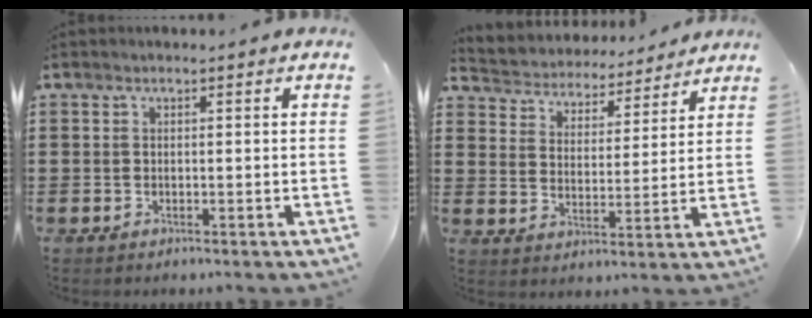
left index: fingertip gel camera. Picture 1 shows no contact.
{"total": 4.4, "force": [4.3, 0.4, -0.4], "torque": [-0.020, -0.035, 0.070]}